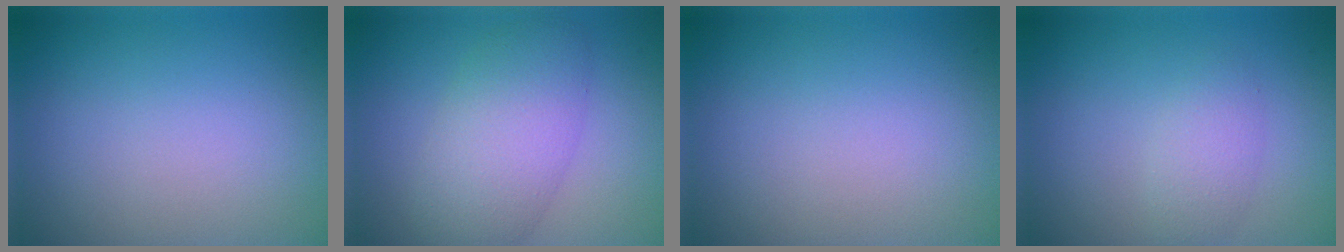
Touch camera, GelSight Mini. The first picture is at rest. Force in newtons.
{"total": 5.8, "press": 5.8, "slide": 0.1}
{"total": 0.0}
{"total": 1.9, "press": 1.9, "slide": 0.1}